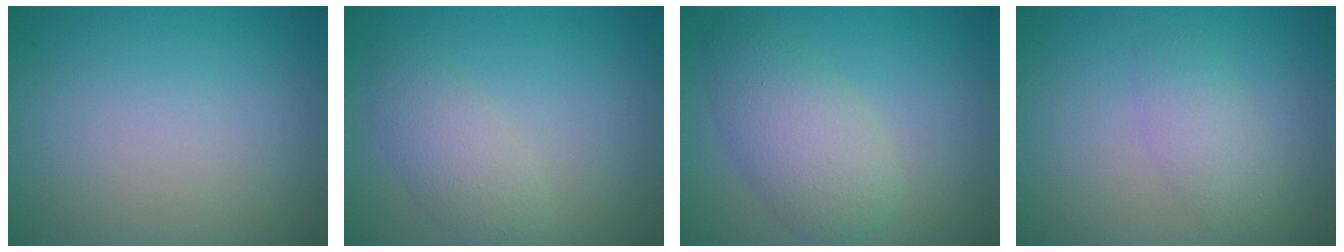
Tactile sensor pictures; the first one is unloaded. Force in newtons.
{"total": 2.9, "press": 2.9, "slide": 0.1}
{"total": 4.8, "press": 4.8, "slide": 0.1}
{"total": 2.2, "press": 2.2, "slide": 0.1}